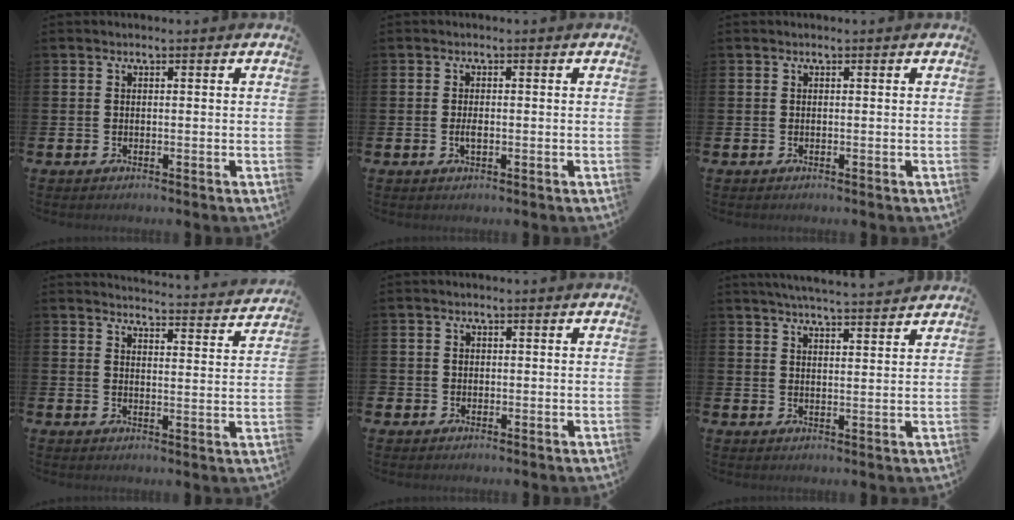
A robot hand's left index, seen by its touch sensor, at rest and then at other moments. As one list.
[{"total": 1.5, "force": [-0.2, 0.6, 1.3], "torque": [-0.019, -0.002, -0.006]}, {"total": 0.0}, {"total": 4.0, "force": [4.0, 0.1, 0.3], "torque": [-0.005, -0.038, 0.065]}, {"total": 1.1, "force": [-0.1, 1.1, 0.1], "torque": [0.002, 0.003, -0.005]}, {"total": 4.7, "force": [4.6, -0.4, 0.8], "torque": [-0.025, -0.022, 0.081]}]